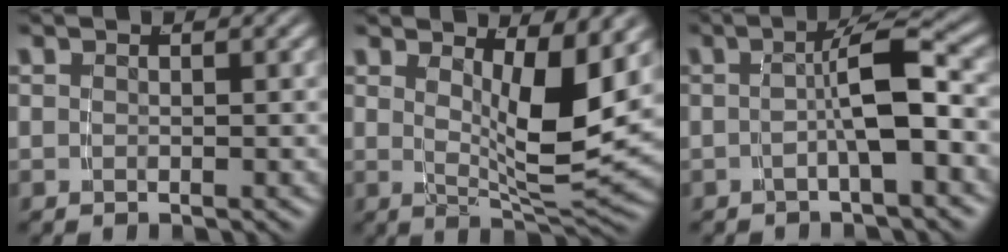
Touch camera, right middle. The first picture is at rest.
{"total": 6.5, "force": [1.9, 1.3, 6.0], "torque": [-0.093, -0.021, 0.038]}
{"total": 3.8, "force": [-1.0, 0.0, 3.7], "torque": [-0.050, 0.009, -0.016]}